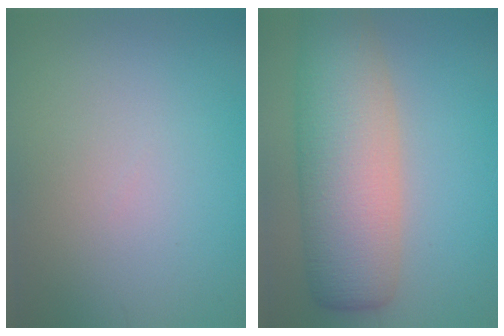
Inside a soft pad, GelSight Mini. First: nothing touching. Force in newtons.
{"total": 9.1, "press": 9.1, "slide": 0.5}